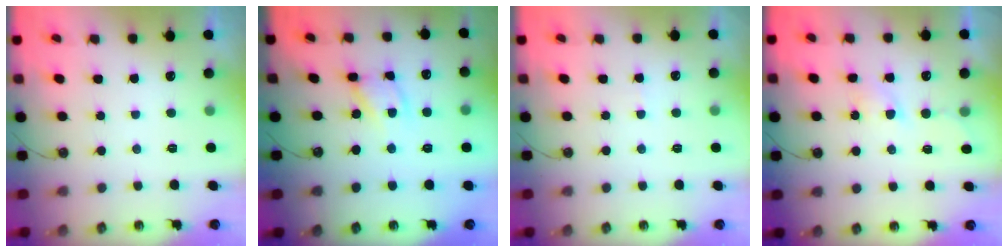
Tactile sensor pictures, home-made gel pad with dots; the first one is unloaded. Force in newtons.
{"total": 9.9, "press": 9.9, "slide": 0.8}
{"total": 2.8, "press": 2.8, "slide": 0.4}
{"total": 4.1, "press": 4.0, "slide": 0.6}